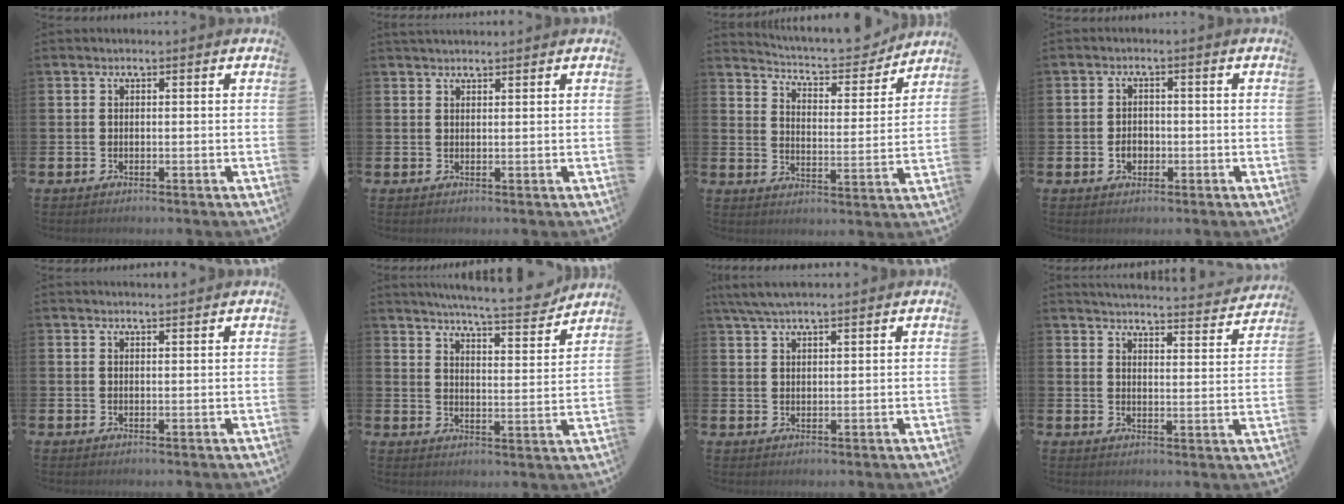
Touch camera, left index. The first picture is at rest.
{"total": 1.5, "force": [1.4, 0.2, 0.2], "torque": [0.003, -0.003, 0.024]}
{"total": 6.5, "force": [6.3, 1.1, 1.3], "torque": [-0.045, -0.051, 0.104]}
{"total": 2.3, "force": [-0.6, 1.8, 1.3], "torque": [-0.013, -0.001, -0.018]}
{"total": 0.9, "force": [0.9, -0.1, 0.1], "torque": [0.001, -0.002, 0.016]}
{"total": 7.2, "force": [6.9, 0.1, 2.0], "torque": [-0.052, -0.048, 0.119]}
{"total": 4.2, "force": [3.5, 0.8, 2.2], "torque": [-0.056, -0.001, 0.066]}
{"total": 4.5, "force": [4.5, 0.2, 0.5], "torque": [-0.014, -0.041, 0.075]}